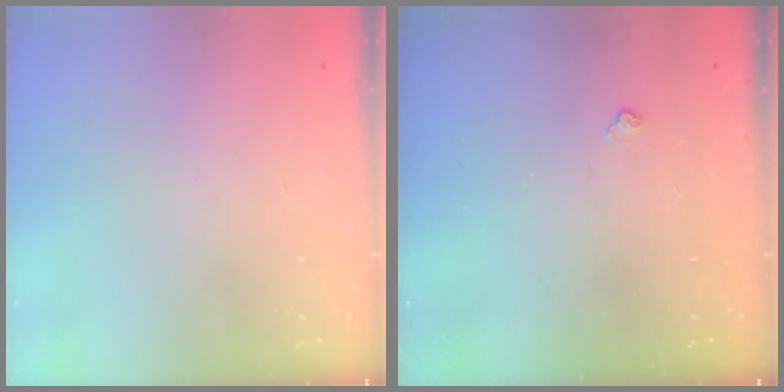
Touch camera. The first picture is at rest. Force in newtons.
{"total": 2.7, "press": 2.7, "slide": 0.6}